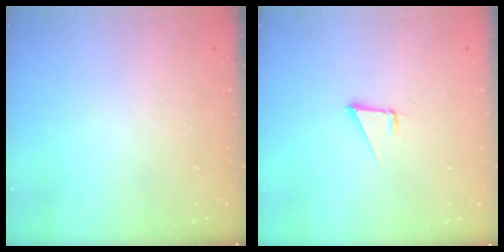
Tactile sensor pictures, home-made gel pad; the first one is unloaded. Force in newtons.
{"total": 1.9, "press": 1.9, "slide": 0.1}